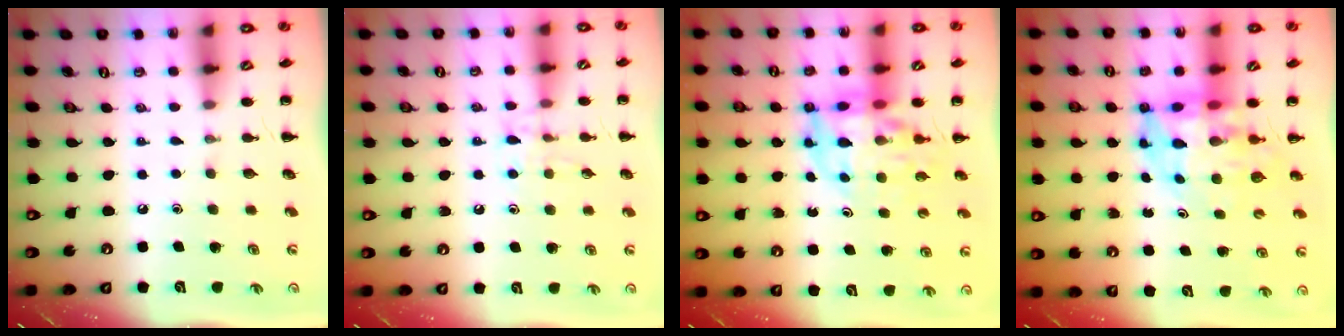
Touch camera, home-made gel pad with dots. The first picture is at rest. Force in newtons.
{"total": 8.0, "press": 7.9, "slide": 1.3}
{"total": 11.4, "press": 10.8, "slide": 3.5}
{"total": 9.9, "press": 9.2, "slide": 3.6}